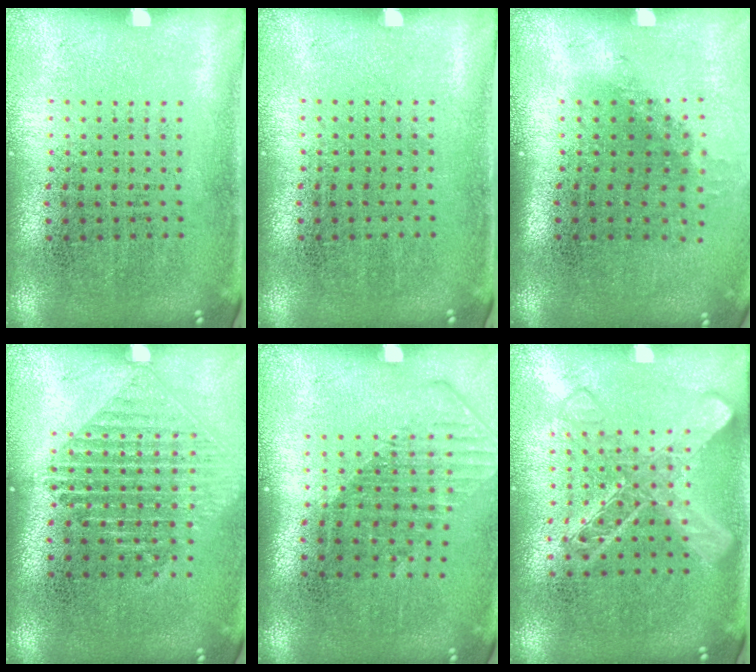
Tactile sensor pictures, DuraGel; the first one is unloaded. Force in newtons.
{"total": 0.0}
{"total": 1.2, "press": 0.9, "slide": 0.9}
{"total": 1.5, "press": 1.3, "slide": 0.7}
{"total": 1.5, "press": 1.2, "slide": 1.0}
{"total": 2.9, "press": 2.9, "slide": 0.5}